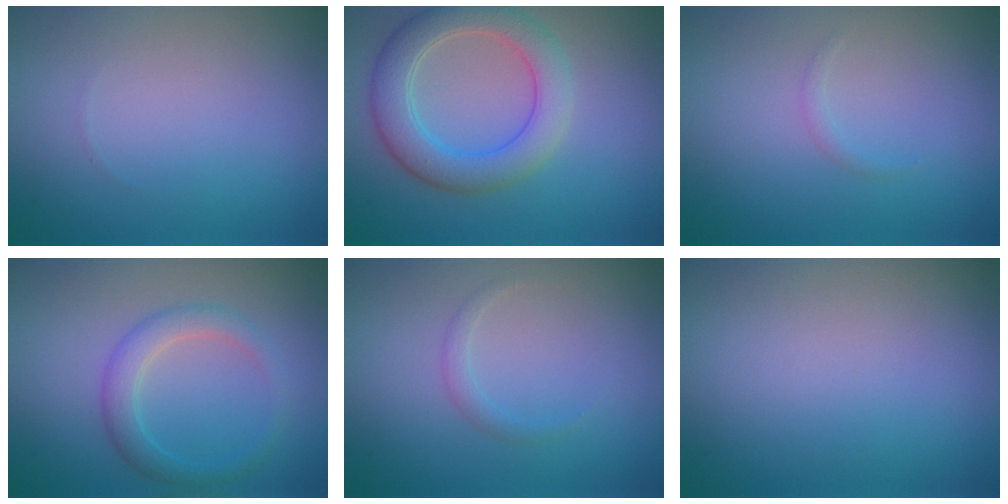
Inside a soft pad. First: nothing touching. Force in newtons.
{"total": 5.2, "press": 5.2, "slide": 0.1}
{"total": 0.6, "press": 0.6, "slide": 0.1}
{"total": 2.7, "press": 2.7, "slide": 0.1}
{"total": 0.9, "press": 0.9, "slide": 0.0}
{"total": 0.0}